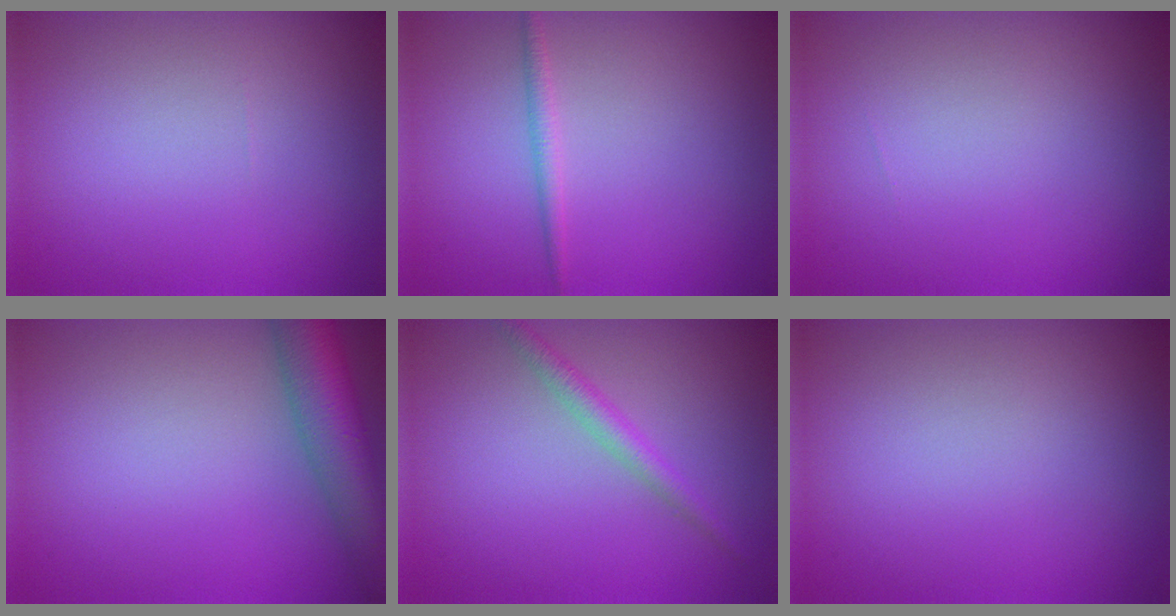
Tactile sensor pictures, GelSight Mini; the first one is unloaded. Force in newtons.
{"total": 1.2, "press": 1.2, "slide": 0.1}
{"total": 0.0}
{"total": 7.8, "press": 7.8, "slide": 0.4}
{"total": 1.8, "press": 1.8, "slide": 0.0}
{"total": 0.0}